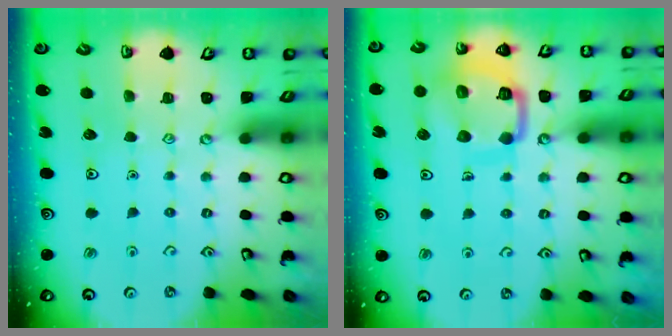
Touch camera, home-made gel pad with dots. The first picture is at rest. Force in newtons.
{"total": 14.0, "press": 13.9, "slide": 1.7}